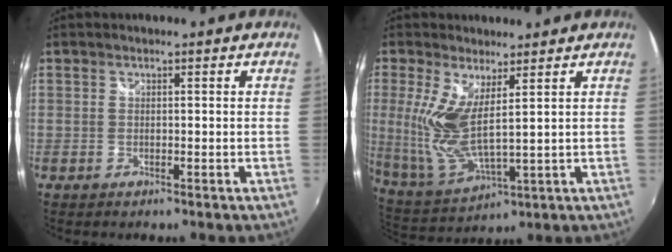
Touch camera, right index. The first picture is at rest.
{"total": 10.3, "force": [3.2, 3.2, 9.3], "torque": [-0.204, -0.013, 0.074]}